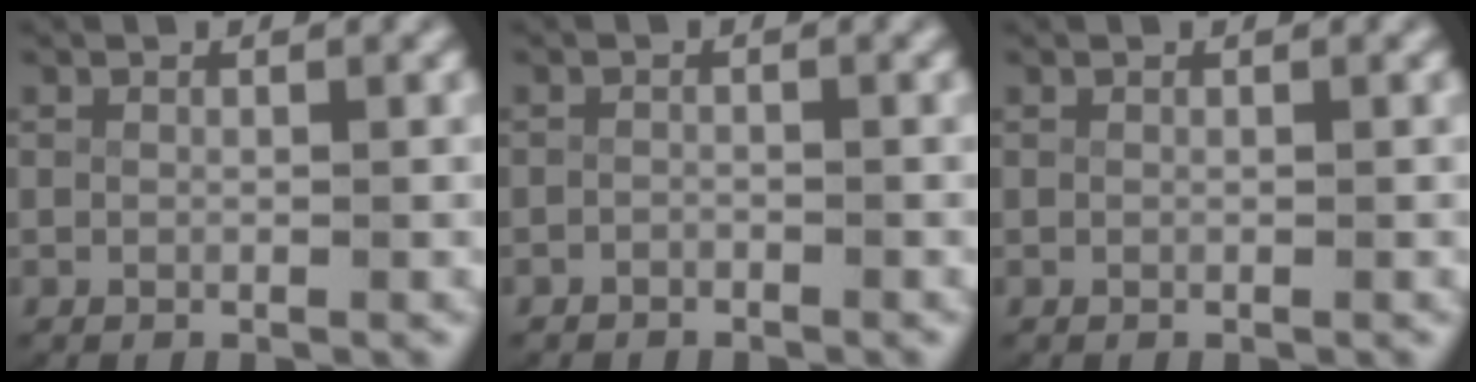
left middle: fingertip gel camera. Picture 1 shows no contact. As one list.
[{"total": 1.1, "force": [-1.0, 0.2, -0.2], "torque": [-0.006, -0.015, -0.011]}, {"total": 0.0}]